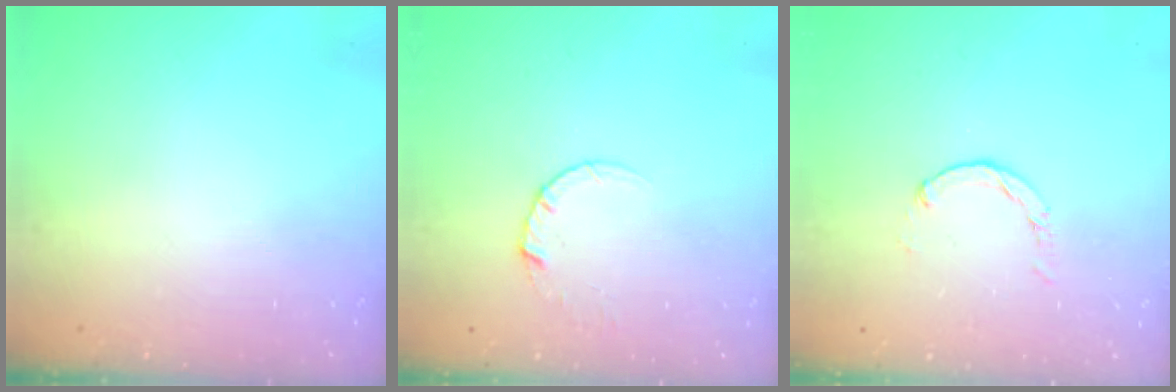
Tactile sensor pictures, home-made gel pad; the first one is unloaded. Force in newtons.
{"total": 2.7, "press": 2.7, "slide": 0.2}
{"total": 0.7, "press": 0.7, "slide": 0.2}